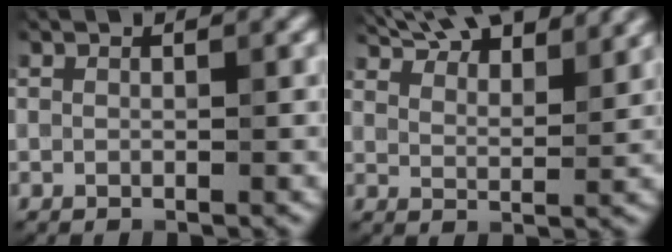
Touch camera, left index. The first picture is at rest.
{"total": 11.0, "force": [9.0, 3.3, 5.4], "torque": [-0.075, 0.021, 0.103]}